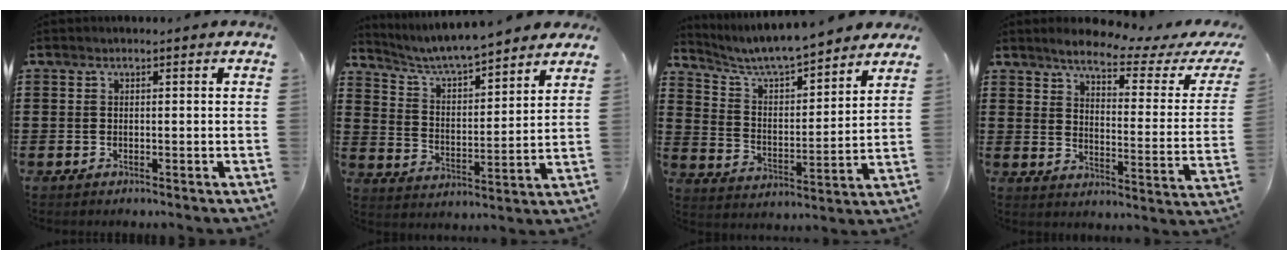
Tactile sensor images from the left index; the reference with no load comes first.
{"total": 5.6, "force": [5.3, 0.7, 1.7], "torque": [-0.060, -0.033, 0.087]}
{"total": 6.1, "force": [5.7, 0.9, 2.1], "torque": [-0.067, -0.035, 0.094]}
{"total": 5.8, "force": [4.8, 0.3, 3.2], "torque": [-0.078, -0.029, 0.076]}